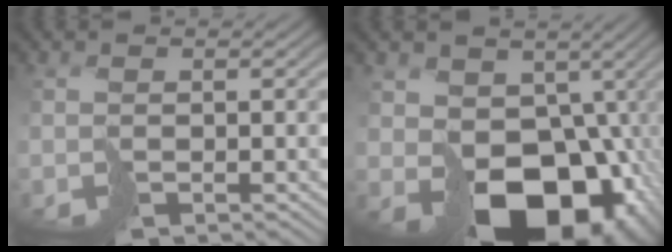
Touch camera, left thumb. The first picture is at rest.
{"total": 18.9, "force": [-3.7, 13.6, 12.5], "torque": [-0.189, -0.052, -0.034]}